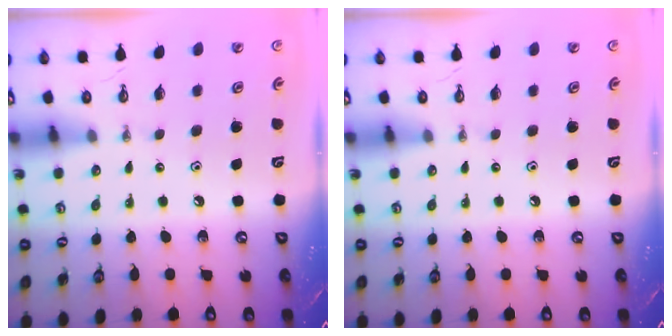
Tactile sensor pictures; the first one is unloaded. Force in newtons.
{"total": 0.0}